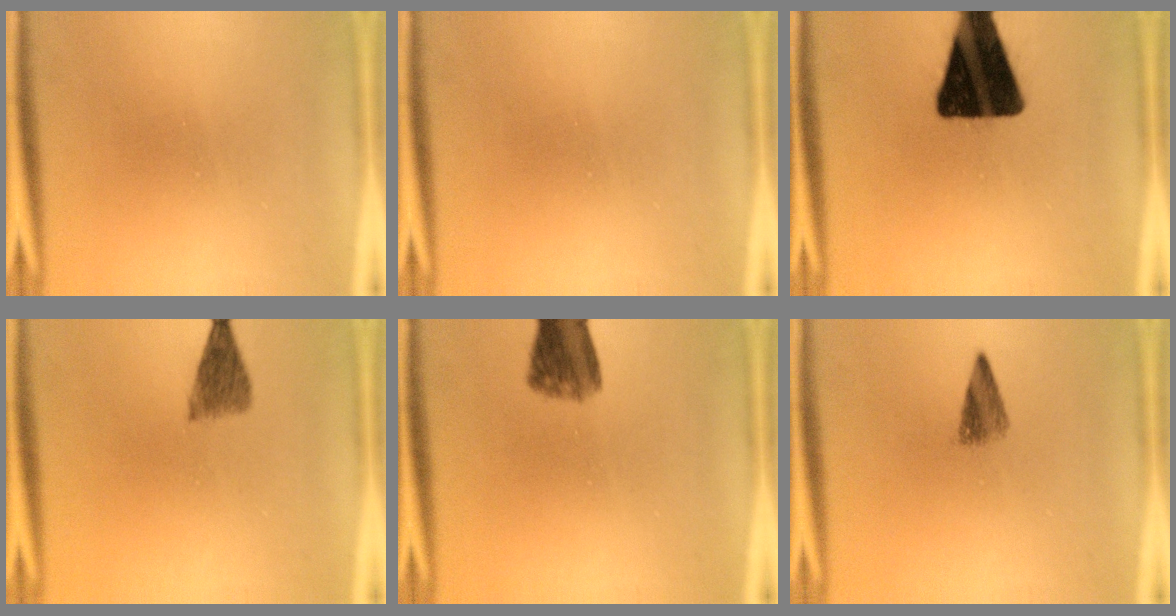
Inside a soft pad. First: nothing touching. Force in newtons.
{"total": 0.0}
{"total": 19.3}
{"total": 5.2}
{"total": 6.2}
{"total": 2.7}